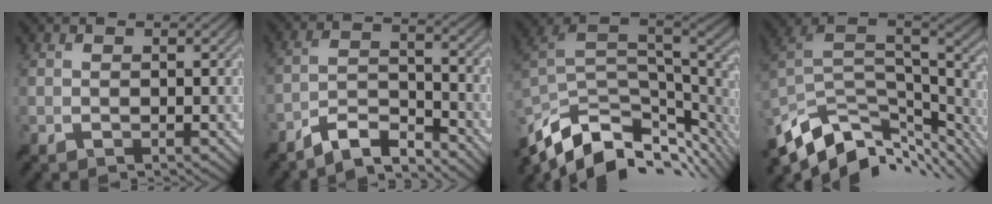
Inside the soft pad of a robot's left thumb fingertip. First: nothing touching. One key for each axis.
{"total": 6.4, "fx": -5.6, "fy": 1.3, "fz": 2.9, "tx": -0.057, "ty": 0.000, "tz": -0.114}
{"total": 12.9, "fx": -6.3, "fy": 6.0, "fz": 9.5, "tx": -0.228, "ty": -0.028, "tz": -0.094}
{"total": 13.1, "fx": -7.3, "fy": 6.6, "fz": 8.6, "tx": -0.210, "ty": -0.025, "tz": -0.116}